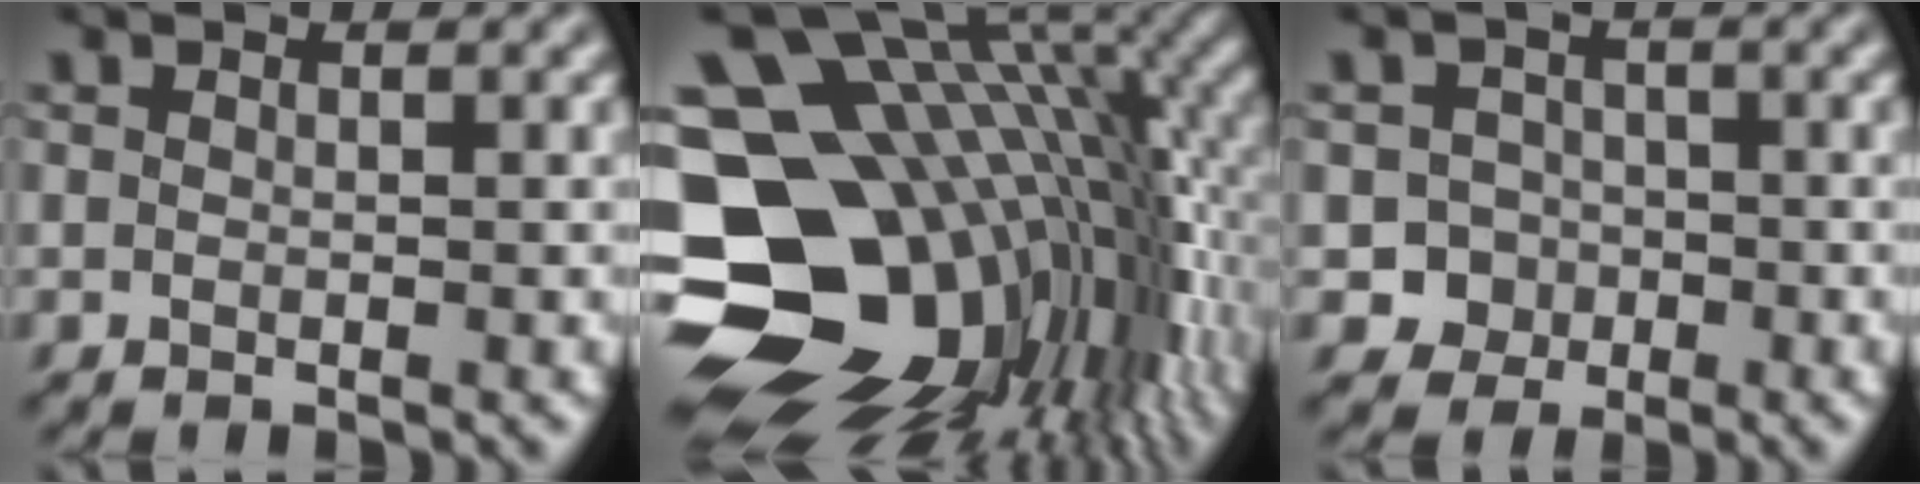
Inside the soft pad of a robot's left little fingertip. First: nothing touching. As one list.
[{"total": 20.0, "force": [-3.0, 13.6, 14.4], "torque": [-0.263, -0.015, -0.034]}, {"total": 4.1, "force": [-1.7, 3.7, 0.6], "torque": [0.022, 0.001, -0.040]}]